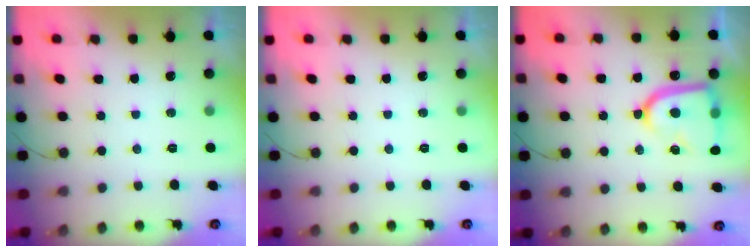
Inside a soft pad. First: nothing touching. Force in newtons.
{"total": 0.0}
{"total": 16.1, "press": 16.1, "slide": 1.2}